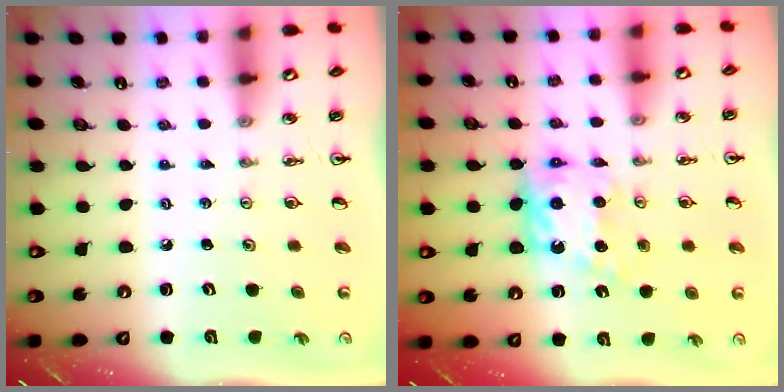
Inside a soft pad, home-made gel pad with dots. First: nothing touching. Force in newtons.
{"total": 10.3, "press": 10.3, "slide": 0.4}